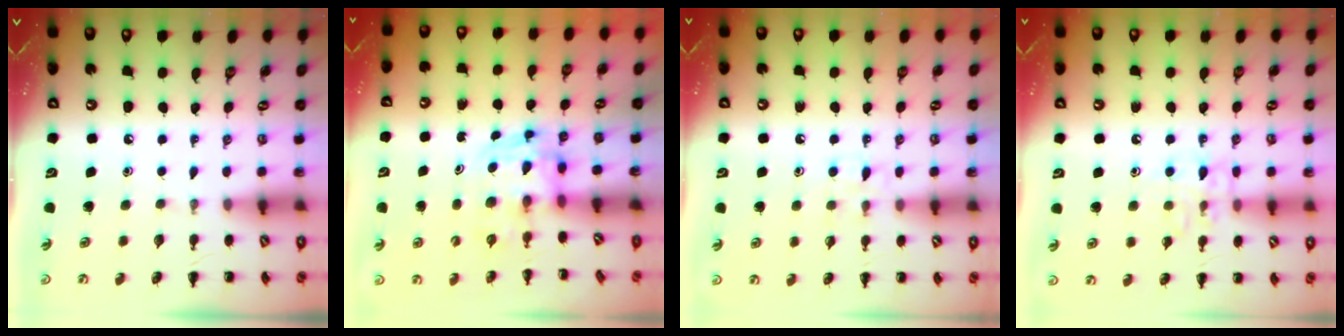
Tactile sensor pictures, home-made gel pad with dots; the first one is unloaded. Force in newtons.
{"total": 3.6, "press": 3.5, "slide": 0.6}
{"total": 5.8, "press": 5.6, "slide": 1.7}
{"total": 9.4, "press": 9.4, "slide": 0.8}